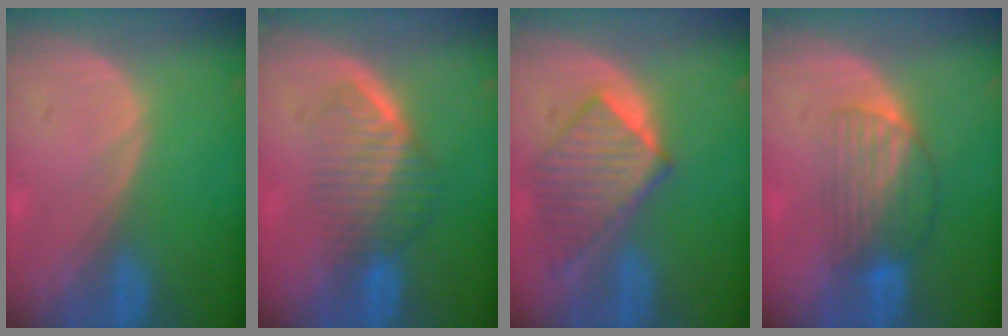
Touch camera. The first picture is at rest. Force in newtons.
{"total": 6.5, "press": 5.9, "slide": 2.9}
{"total": 7.6, "press": 7.5, "slide": 1.1}
{"total": 6.6, "press": 5.8, "slide": 3.3}